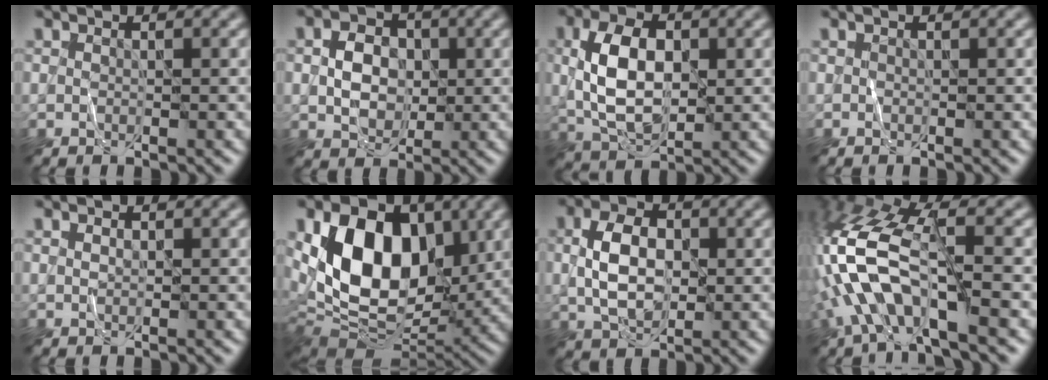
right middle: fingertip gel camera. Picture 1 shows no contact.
{"total": 3.7, "force": [0.0, 2.9, 2.3], "torque": [-0.038, 0.003, -0.005]}
{"total": 7.2, "force": [0.4, 4.2, 5.8], "torque": [-0.114, 0.003, 0.005]}
{"total": 0.0}
{"total": 0.6, "force": [0.2, 0.4, 0.4], "torque": [-0.009, 0.000, 0.003]}
{"total": 11.9, "force": [2.0, 7.9, 8.7], "torque": [-0.136, -0.006, 0.031]}
{"total": 5.2, "force": [-0.1, 3.3, 4.0], "torque": [-0.079, 0.003, -0.003]}
{"total": 10.6, "force": [-2.8, 4.3, 9.2], "torque": [-0.211, 0.010, -0.061]}